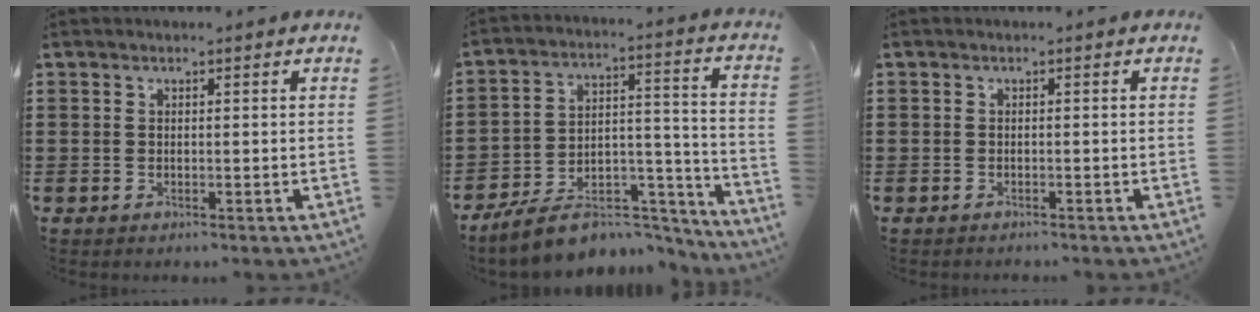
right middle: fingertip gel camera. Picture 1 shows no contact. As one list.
[{"total": 9.0, "force": [-7.3, 3.3, 4.1], "torque": [-0.069, 0.018, -0.134]}, {"total": 0.6, "force": [-0.6, 0.2, -0.1], "torque": [0.000, 0.001, -0.012]}]